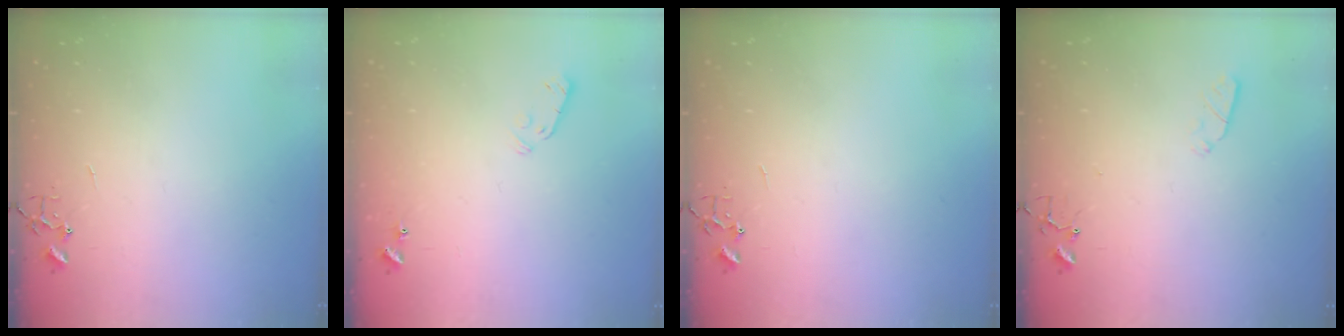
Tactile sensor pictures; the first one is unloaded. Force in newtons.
{"total": 4.1, "press": 4.1, "slide": 0.6}
{"total": 0.0}
{"total": 2.9, "press": 2.8, "slide": 0.5}